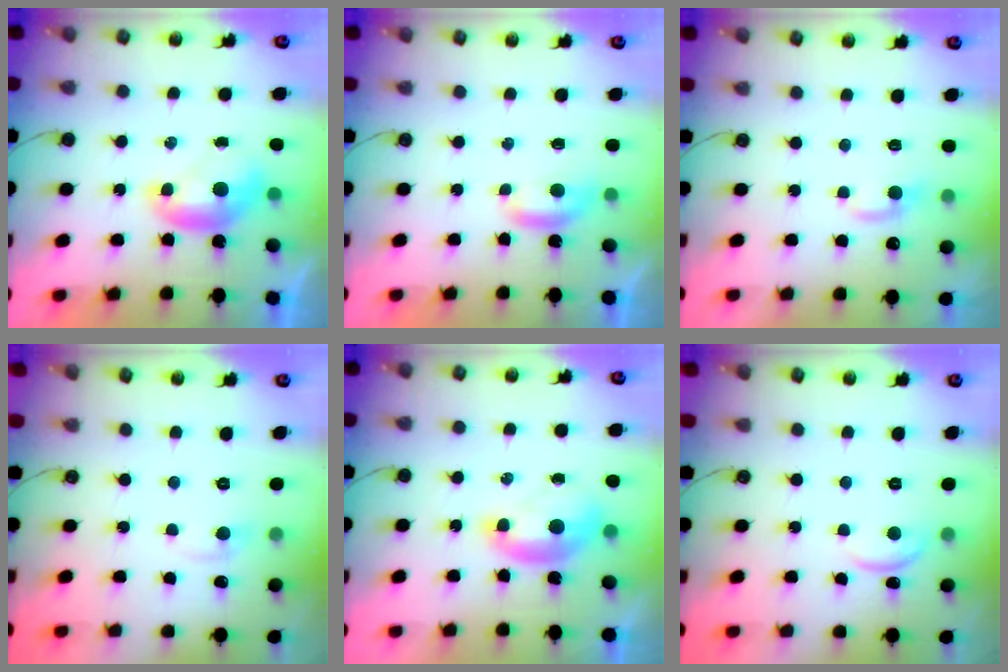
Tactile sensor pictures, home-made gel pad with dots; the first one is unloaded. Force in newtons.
{"total": 2.5, "press": 2.5, "slide": 0.4}
{"total": 1.3, "press": 1.1, "slide": 0.7}
{"total": 0.6, "press": 0.3, "slide": 0.5}
{"total": 1.5, "press": 1.4, "slide": 0.6}
{"total": 1.2, "press": 1.2, "slide": 0.3}